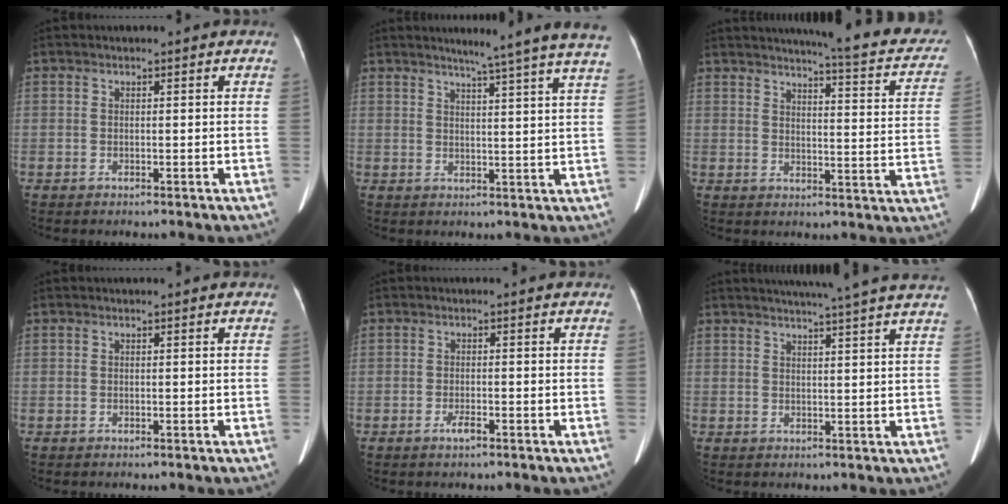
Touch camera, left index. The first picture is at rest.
{"total": 14.4, "force": [12.1, -1.7, 7.5], "torque": [-0.104, -0.034, 0.131]}
{"total": 17.8, "force": [15.5, 2.2, 8.5], "torque": [-0.095, -0.038, 0.163]}
{"total": 0.0}
{"total": 1.6, "force": [-1.2, 0.2, 1.0], "torque": [-0.025, -0.005, -0.022]}
{"total": 12.3, "force": [10.5, -1.0, 6.3], "torque": [-0.091, 0.003, 0.114]}